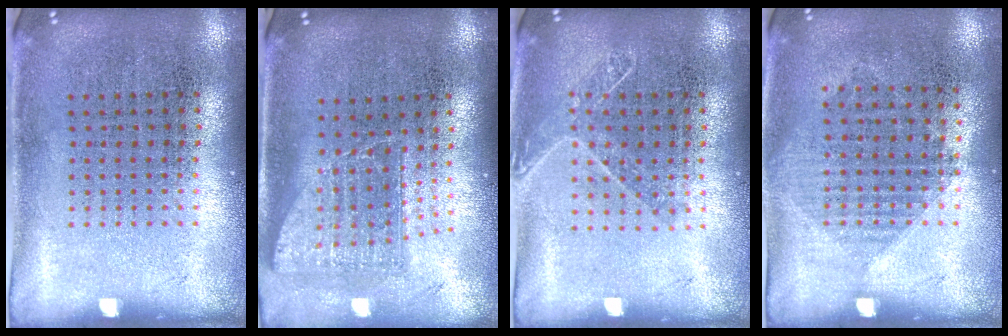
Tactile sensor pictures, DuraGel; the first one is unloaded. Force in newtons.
{"total": 1.6, "press": 1.2, "slide": 1.0}
{"total": 1.2, "press": 1.0, "slide": 0.6}
{"total": 1.0, "press": 0.9, "slide": 0.4}